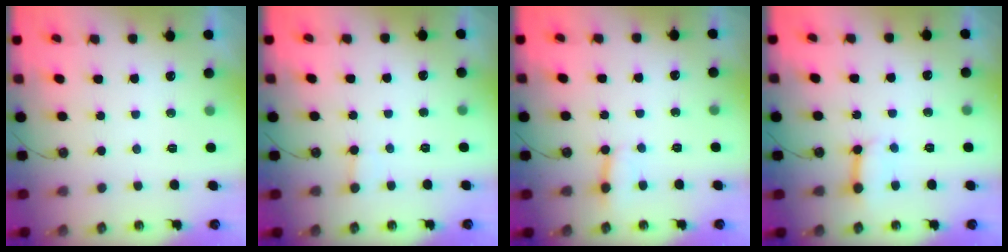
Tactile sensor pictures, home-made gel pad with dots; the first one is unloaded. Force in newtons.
{"total": 1.9, "press": 1.9, "slide": 0.3}
{"total": 3.7, "press": 3.6, "slide": 0.4}
{"total": 6.0, "press": 6.0, "slide": 0.7}